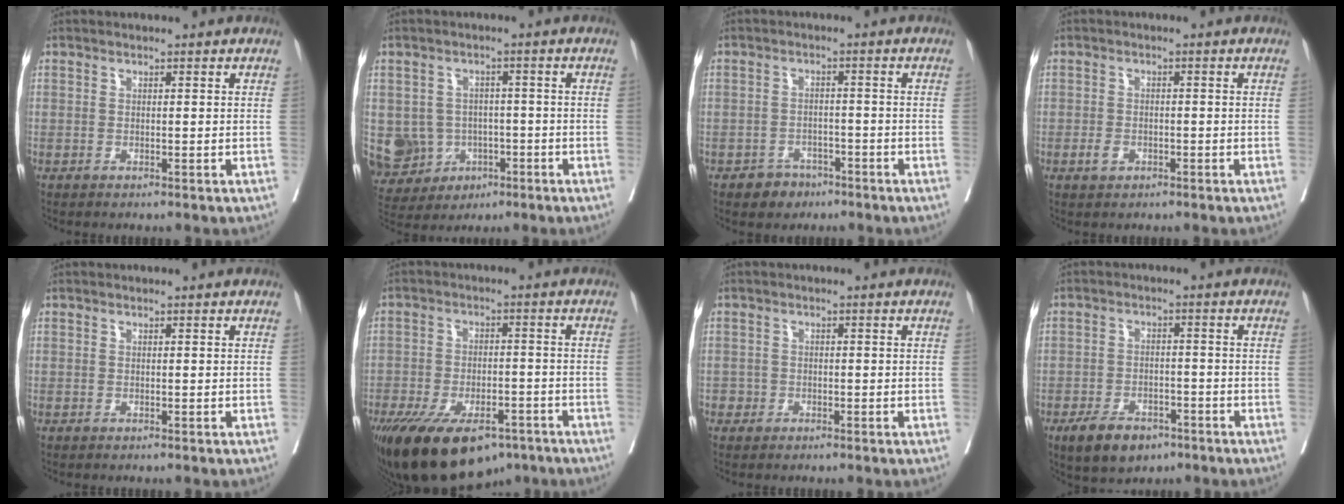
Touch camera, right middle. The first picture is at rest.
{"total": 9.2, "force": [-1.9, 8.7, 2.3], "torque": [-0.062, 0.017, -0.015]}
{"total": 3.4, "force": [-2.2, 2.5, 0.6], "torque": [-0.009, 0.010, -0.029]}
{"total": 1.9, "force": [-0.9, 1.3, 1.1], "torque": [-0.022, 0.002, -0.010]}
{"total": 0.0}
{"total": 19.6, "force": [-12.5, 9.4, 11.8], "torque": [-0.236, -0.023, -0.186]}
{"total": 1.2, "force": [-0.5, 1.1, -0.1], "torque": [0.009, 0.008, -0.011]}
{"total": 6.8, "force": [-4.3, 3.8, 3.7], "torque": [-0.068, -0.001, -0.063]}